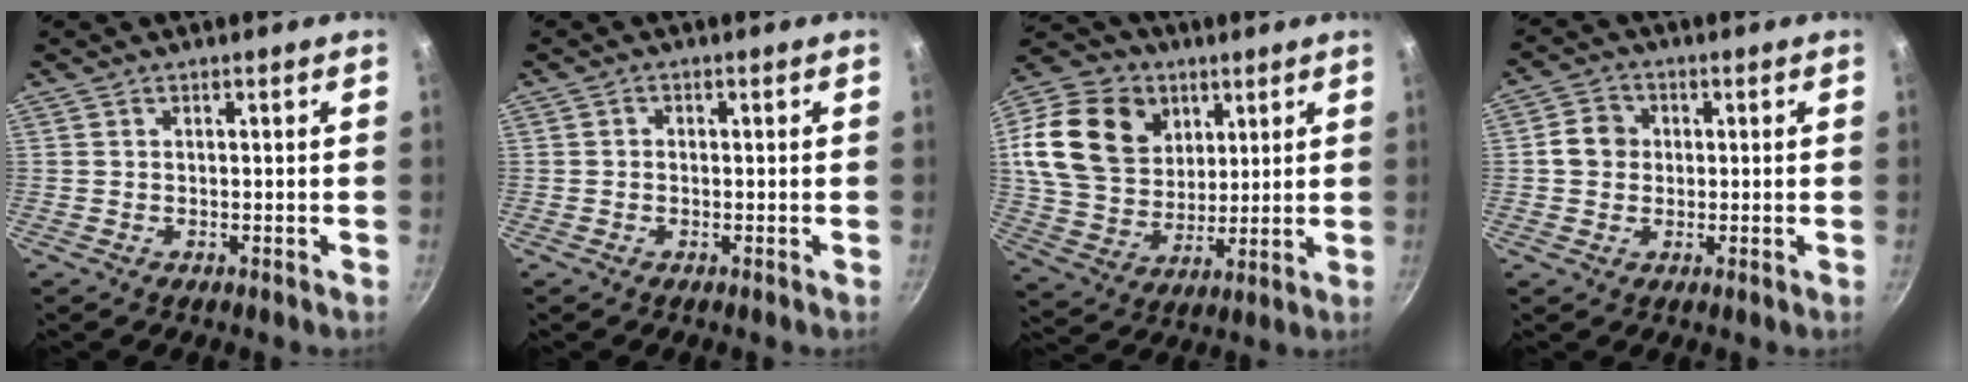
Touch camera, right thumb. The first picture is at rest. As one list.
[{"total": 0.9, "force": [-0.1, 0.8, 0.4], "torque": [-0.006, 0.004, -0.003]}, {"total": 25.0, "force": [8.9, 19.1, 13.4], "torque": [-0.268, 0.004, 0.167]}, {"total": 5.0, "force": [0.3, 4.5, 2.1], "torque": [-0.015, 0.008, -0.006]}]